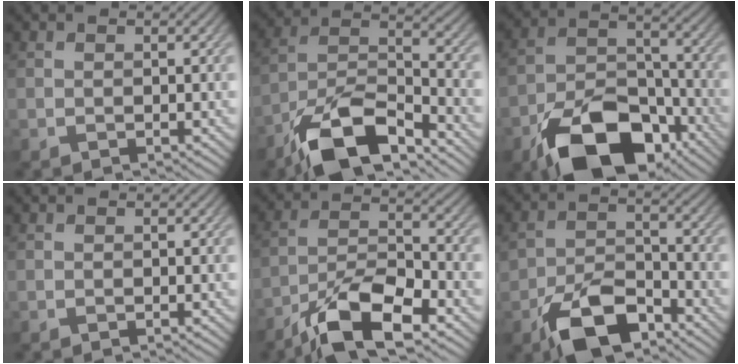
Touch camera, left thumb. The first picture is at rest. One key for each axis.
{"total": 12.9, "fx": -9.1, "fy": 4.4, "fz": 8.0, "tx": -0.155, "ty": -0.009, "tz": -0.186}
{"total": 16.0, "fx": -9.8, "fy": 8.5, "fz": 9.3, "tx": -0.182, "ty": -0.026, "tz": -0.171}
{"total": 0.0}
{"total": 11.5, "fx": -7.7, "fy": 3.6, "fz": 7.9, "tx": -0.144, "ty": 0.002, "tz": -0.149}
{"total": 9.8, "fx": -6.2, "fy": 4.8, "fz": 5.9, "tx": -0.110, "ty": -0.007, "tz": -0.120}